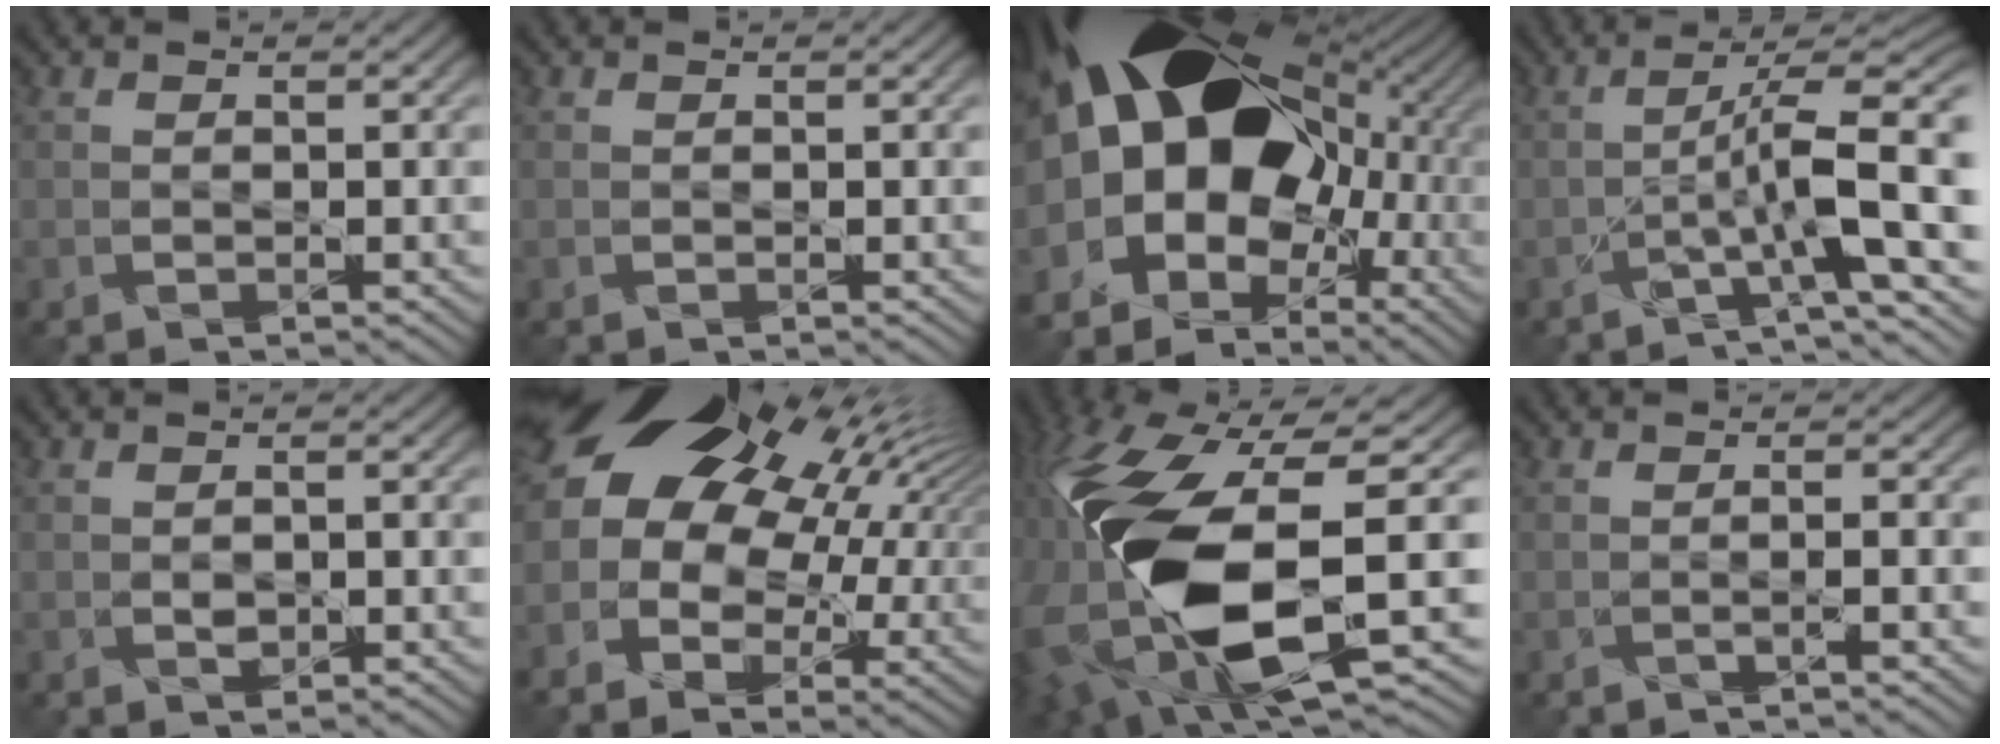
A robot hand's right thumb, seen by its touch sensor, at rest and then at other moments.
{"total": 0.7, "force": [0.1, 0.2, 0.7], "torque": [-0.007, 0.002, 0.001]}
{"total": 20.4, "force": [3.4, 15.4, 12.9], "torque": [-0.216, -0.012, 0.077]}
{"total": 8.9, "force": [-2.3, 1.9, 8.4], "torque": [-0.135, 0.012, -0.047]}
{"total": 1.6, "force": [-0.5, 1.3, 0.8], "torque": [-0.013, -0.003, -0.001]}
{"total": 17.4, "force": [5.7, 12.6, 10.6], "torque": [-0.231, 0.035, 0.111]}
{"total": 18.2, "force": [-2.5, 8.4, 16.0], "torque": [-0.365, -0.049, -0.022]}
{"total": 1.2, "force": [-0.7, 0.2, 0.9], "torque": [-0.007, 0.006, -0.021]}